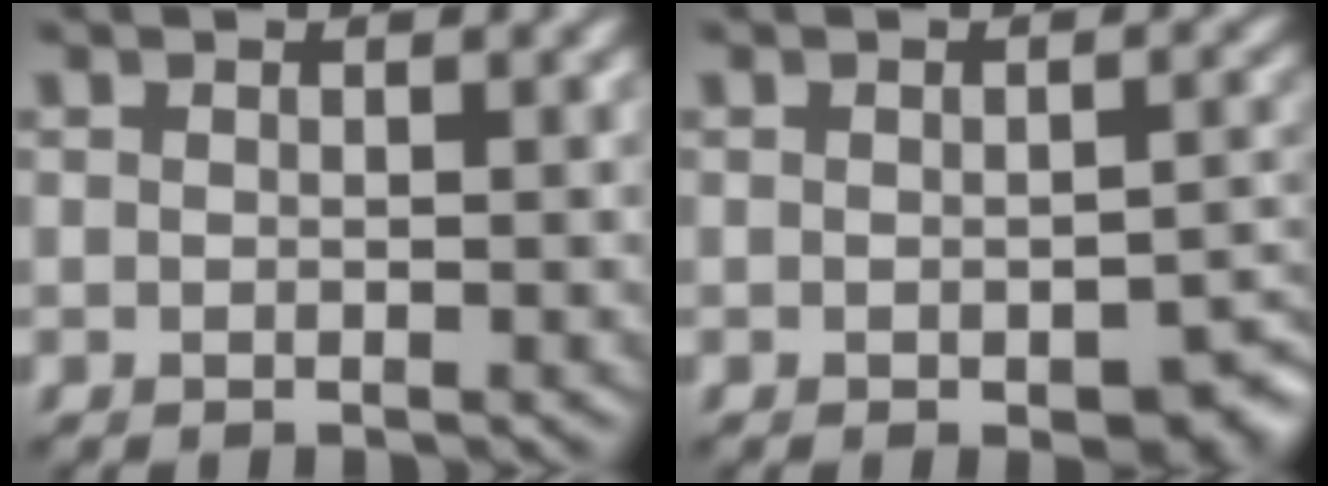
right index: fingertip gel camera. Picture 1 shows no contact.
{"total": 4.0, "force": [-1.5, 1.8, 3.3], "torque": [-0.042, -0.005, -0.014]}